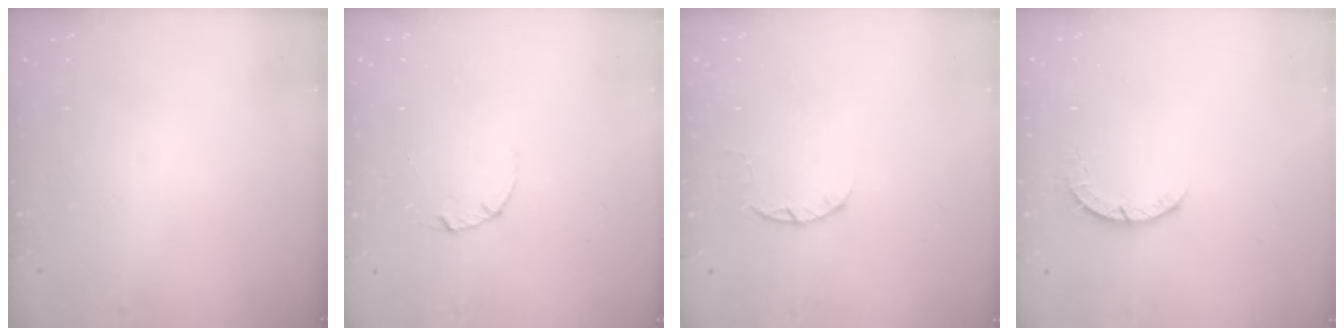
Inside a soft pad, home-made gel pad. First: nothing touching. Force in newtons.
{"total": 2.1, "press": 2.1, "slide": 0.1}
{"total": 2.5, "press": 2.4, "slide": 0.4}
{"total": 3.2, "press": 3.2, "slide": 0.4}